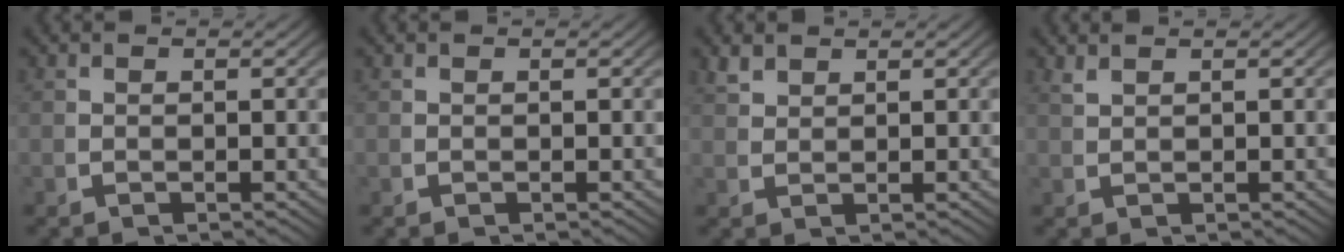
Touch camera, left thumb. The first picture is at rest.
{"total": 0.0}
{"total": 1.8, "force": [1.7, 0.1, 0.3], "torque": [-0.003, 0.003, 0.042]}
{"total": 1.3, "force": [1.2, -0.2, 0.4], "torque": [-0.010, 0.003, 0.031]}